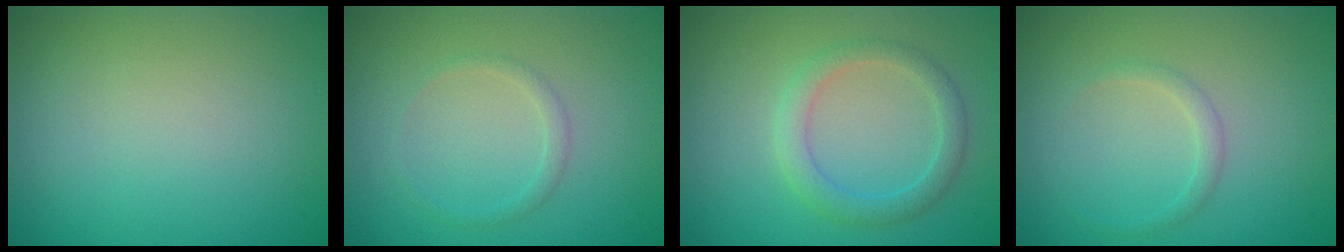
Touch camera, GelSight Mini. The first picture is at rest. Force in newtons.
{"total": 1.0, "press": 1.0, "slide": 0.0}
{"total": 2.6, "press": 2.6, "slide": 0.4}
{"total": 1.0, "press": 1.0, "slide": 0.1}